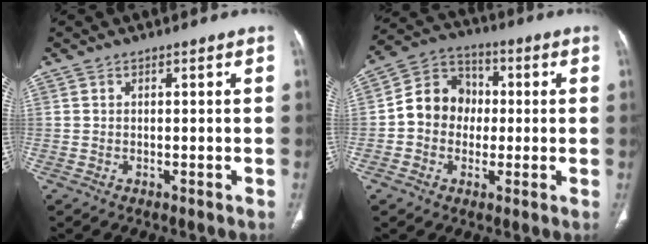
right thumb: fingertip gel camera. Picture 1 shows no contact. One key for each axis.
{"total": 10.7, "fx": -0.3, "fy": 9.4, "fz": 5.2, "tx": -0.060, "ty": 0.032, "tz": -0.019}